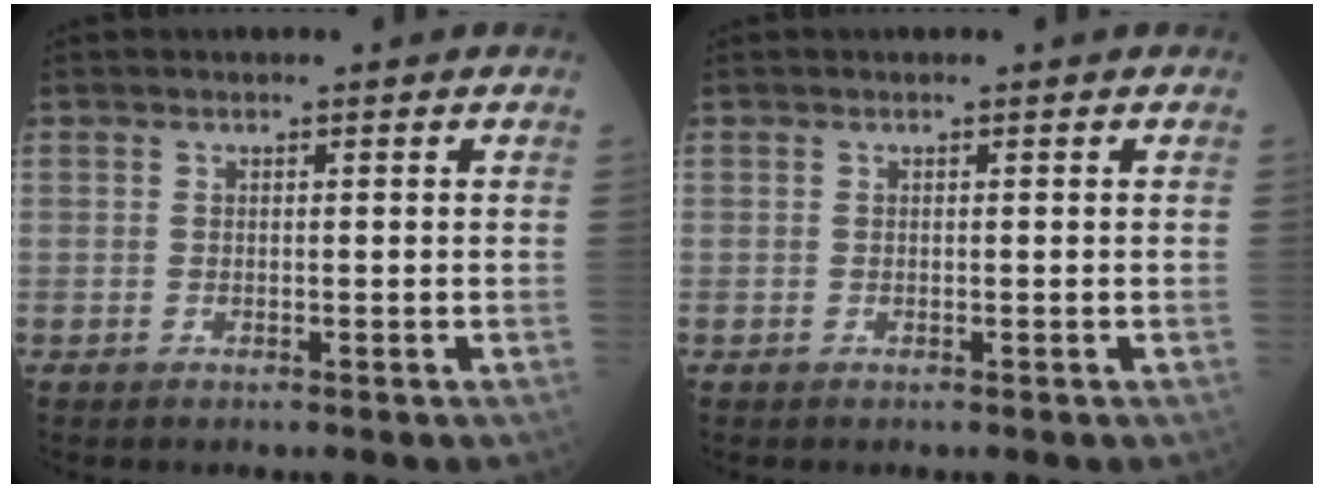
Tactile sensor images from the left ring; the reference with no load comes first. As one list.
[{"total": 0.0}]